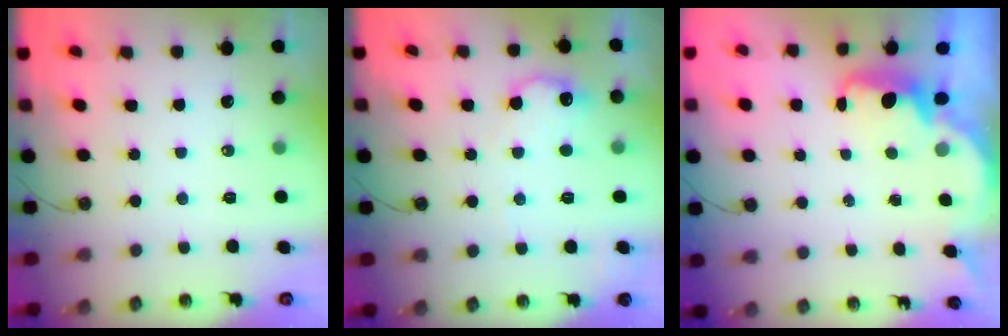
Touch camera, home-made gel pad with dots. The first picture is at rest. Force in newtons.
{"total": 10.1, "press": 10.0, "slide": 0.5}
{"total": 2.2, "press": 2.1, "slide": 0.6}